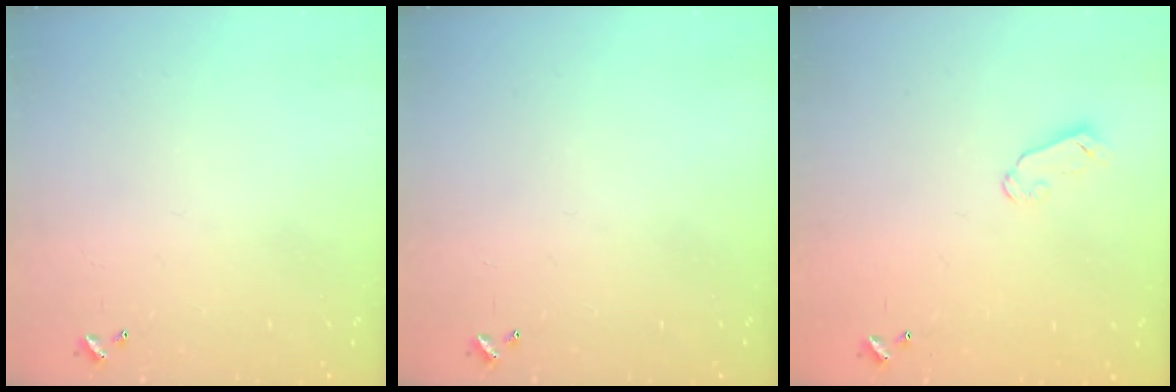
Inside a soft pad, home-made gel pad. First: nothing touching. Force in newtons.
{"total": 0.0}
{"total": 4.1, "press": 4.0, "slide": 0.4}